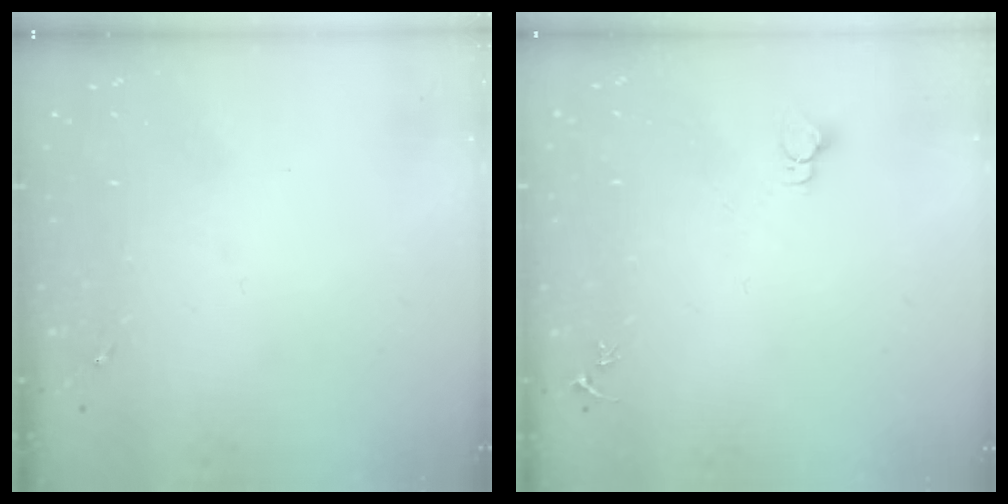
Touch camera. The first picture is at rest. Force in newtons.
{"total": 2.7, "press": 2.7, "slide": 0.2}